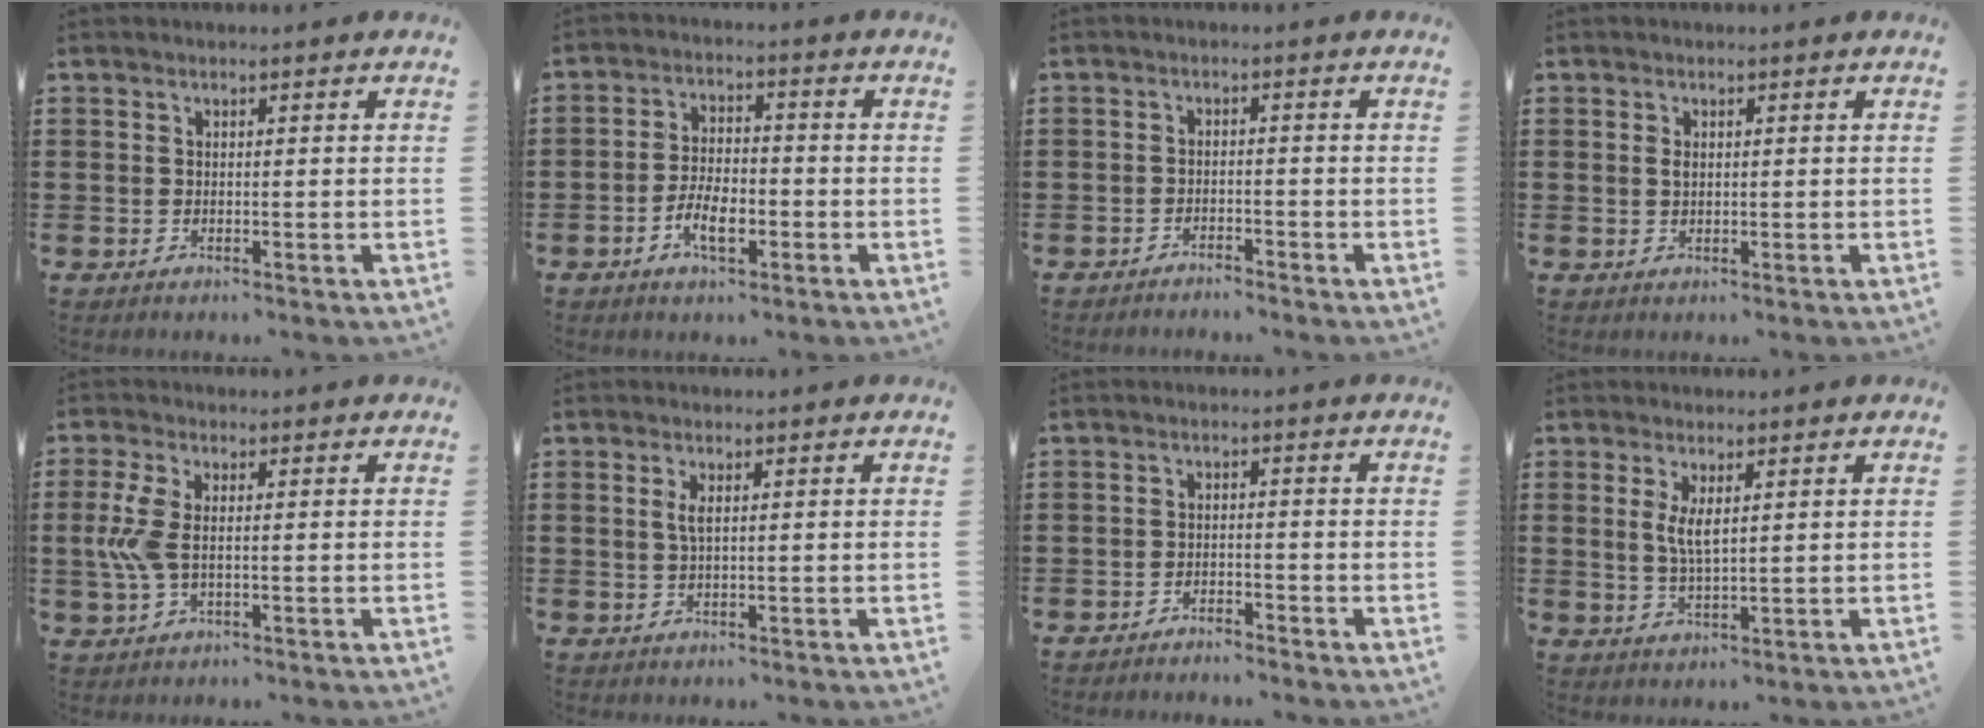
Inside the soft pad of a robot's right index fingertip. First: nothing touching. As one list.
[{"total": 5.7, "force": [-2.4, 2.7, 4.4], "torque": [-0.095, 0.002, -0.048]}, {"total": 1.7, "force": [-1.7, -0.1, 0.0], "torque": [-0.005, 0.002, -0.036]}, {"total": 1.2, "force": [0.2, 0.6, 1.0], "torque": [-0.022, 0.003, 0.003]}, {"total": 5.7, "force": [0.0, 2.6, 5.1], "torque": [-0.129, -0.004, -0.009]}, {"total": 1.9, "force": [0.4, 0.4, 1.8], "torque": [-0.036, 0.002, 0.006]}, {"total": 1.9, "force": [-1.9, 0.0, 0.0], "torque": [-0.006, 0.000, -0.041]}, {"total": 3.8, "force": [1.1, 1.1, 3.4], "torque": [-0.071, 0.003, 0.017]}]